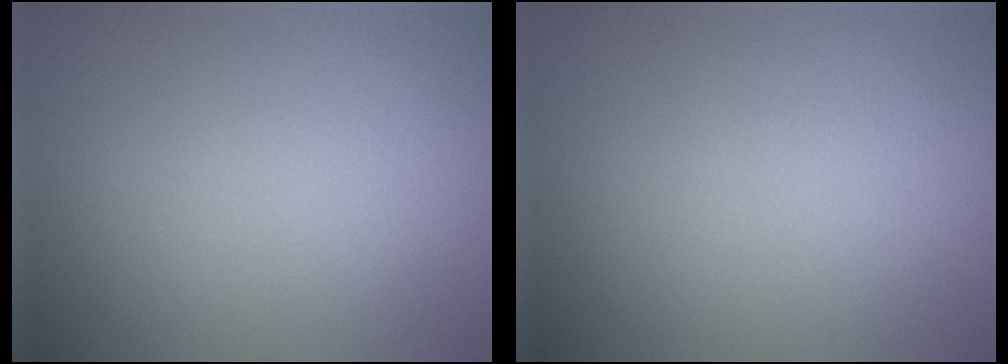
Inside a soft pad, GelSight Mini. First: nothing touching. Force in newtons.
{"total": 0.0}